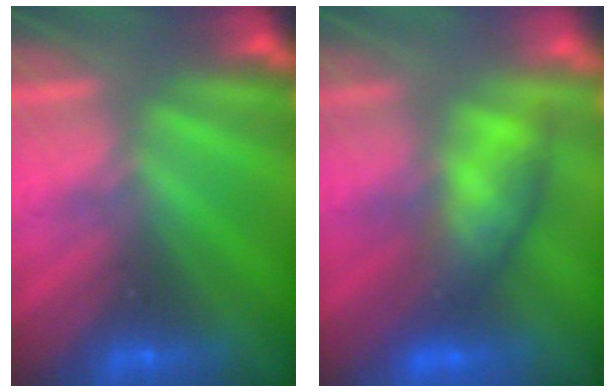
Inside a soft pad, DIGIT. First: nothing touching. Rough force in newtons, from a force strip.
{"total": 6.6}